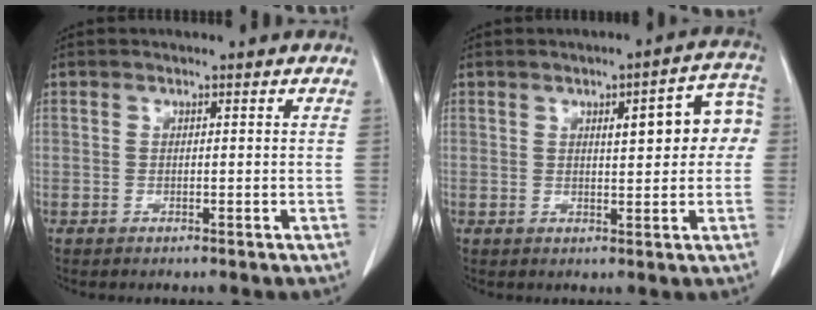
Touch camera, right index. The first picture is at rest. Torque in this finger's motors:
{"motor_torque": [0.74, 0.27, 0.21, 0.06]}